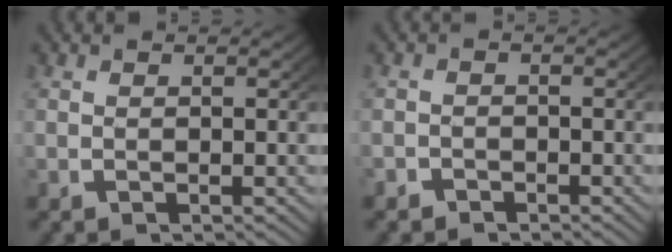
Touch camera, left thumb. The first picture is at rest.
{"total": 1.7, "force": [-1.4, 1.0, -0.1], "torque": [0.008, -0.010, -0.024]}